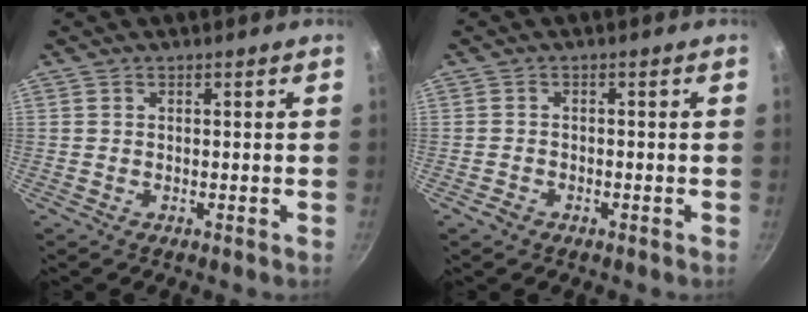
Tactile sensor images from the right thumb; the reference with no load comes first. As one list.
[{"total": 1.8, "force": [-1.2, 1.1, 0.7], "torque": [-0.015, 0.015, -0.021]}]